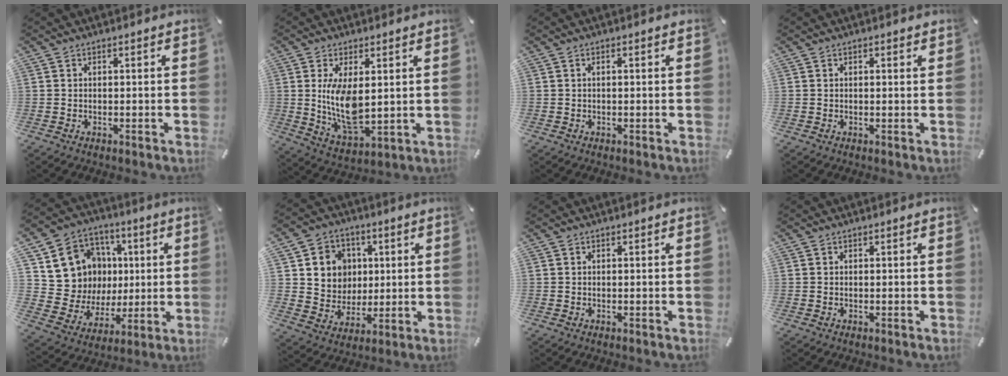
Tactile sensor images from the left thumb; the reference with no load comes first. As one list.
[{"total": 10.4, "force": [1.7, 5.2, 8.9], "torque": [-0.187, -0.023, 0.028]}, {"total": 0.8, "force": [0.0, 0.2, 0.7], "torque": [-0.014, 0.000, 0.000]}, {"total": 0.6, "force": [0.3, 0.2, 0.4], "torque": [-0.008, 0.002, 0.005]}, {"total": 13.7, "force": [3.4, 13.1, 2.5], "torque": [-0.042, -0.022, 0.086]}, {"total": 10.1, "force": [2.5, 9.7, 1.4], "torque": [-0.036, -0.016, 0.054]}, {"total": 0.0}, {"total": 0.0}]